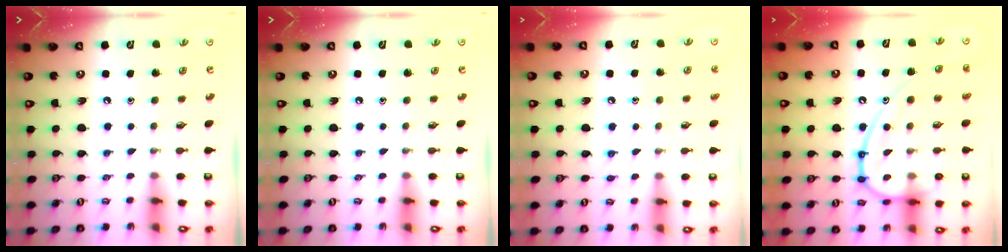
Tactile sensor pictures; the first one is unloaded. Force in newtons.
{"total": 0.0}
{"total": 7.2, "press": 7.2, "slide": 0.7}
{"total": 15.6, "press": 15.6, "slide": 0.9}